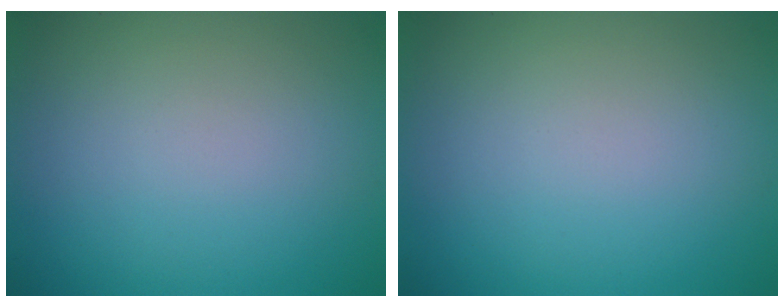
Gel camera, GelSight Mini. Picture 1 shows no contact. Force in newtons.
{"total": 0.0}